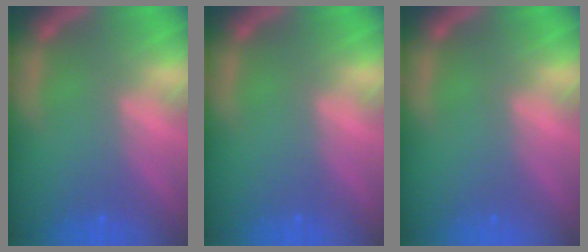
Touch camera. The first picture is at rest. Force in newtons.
{"total": 0.0}
{"total": 0.0}